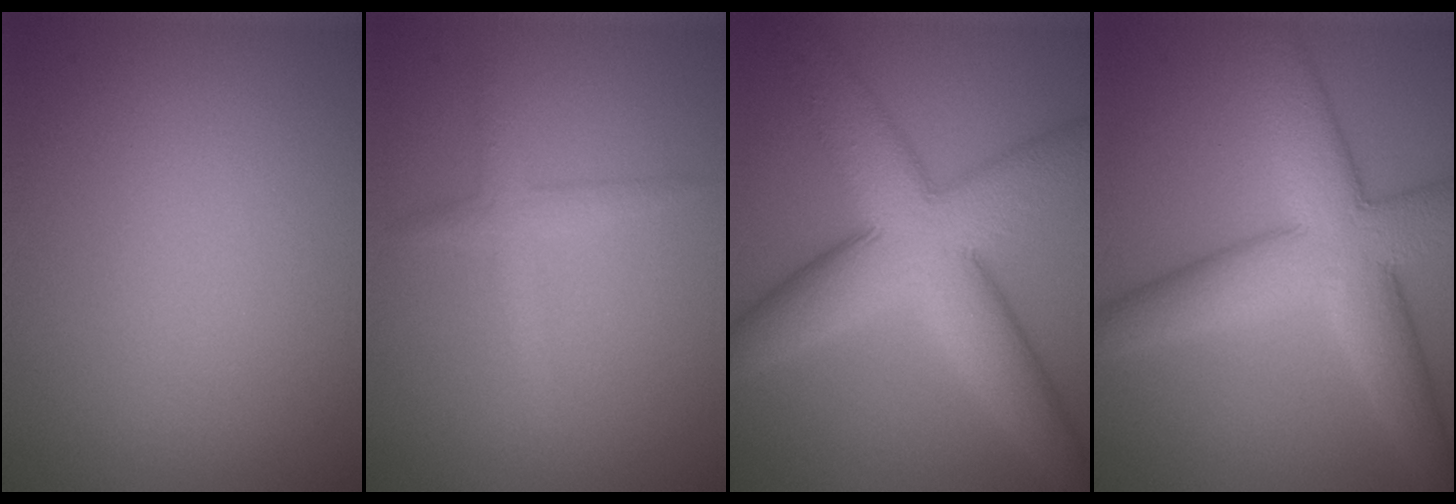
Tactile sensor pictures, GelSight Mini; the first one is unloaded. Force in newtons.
{"total": 1.8, "press": 1.8, "slide": 0.1}
{"total": 10.2, "press": 10.2, "slide": 0.6}
{"total": 8.7, "press": 8.6, "slide": 0.4}